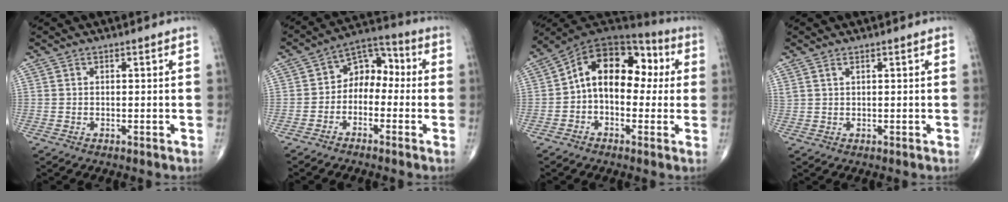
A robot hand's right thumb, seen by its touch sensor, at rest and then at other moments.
{"total": 8.2, "force": [-1.3, 6.0, 5.5], "torque": [-0.052, 0.044, -0.042]}
{"total": 15.5, "force": [1.3, 10.1, 11.7], "torque": [-0.141, 0.052, 0.006]}
{"total": 1.1, "force": [0.8, 0.4, 0.7], "torque": [-0.017, 0.007, 0.021]}